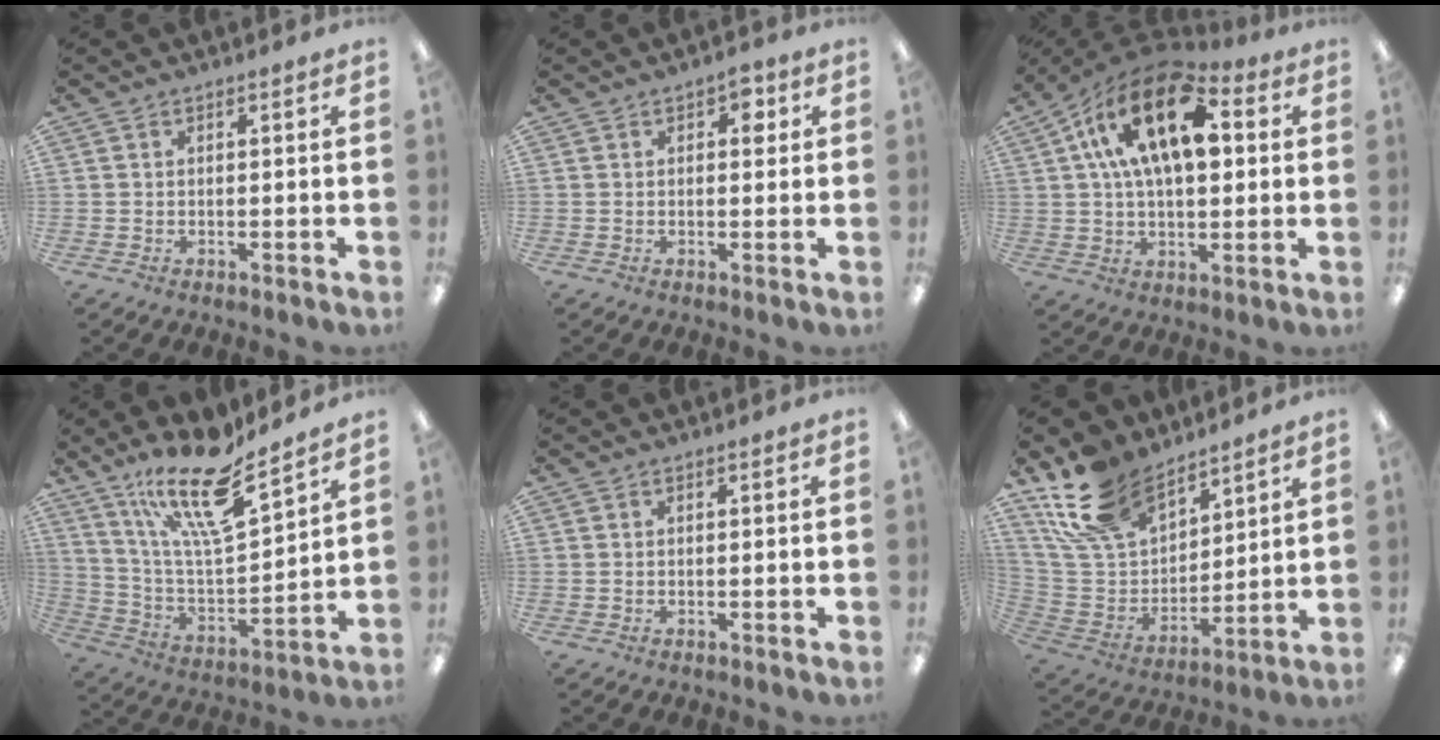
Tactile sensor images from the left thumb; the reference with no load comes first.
{"total": 3.5, "force": [1.4, 2.1, 2.5], "torque": [-0.020, -0.005, 0.016]}
{"total": 21.1, "force": [7.4, 11.1, 16.4], "torque": [-0.289, -0.013, 0.120]}
{"total": 19.1, "force": [14.0, 4.9, 12.0], "torque": [-0.221, -0.087, 0.238]}
{"total": 0.0}
{"total": 17.7, "force": [12.9, 9.5, 7.4], "torque": [-0.172, -0.059, 0.247]}